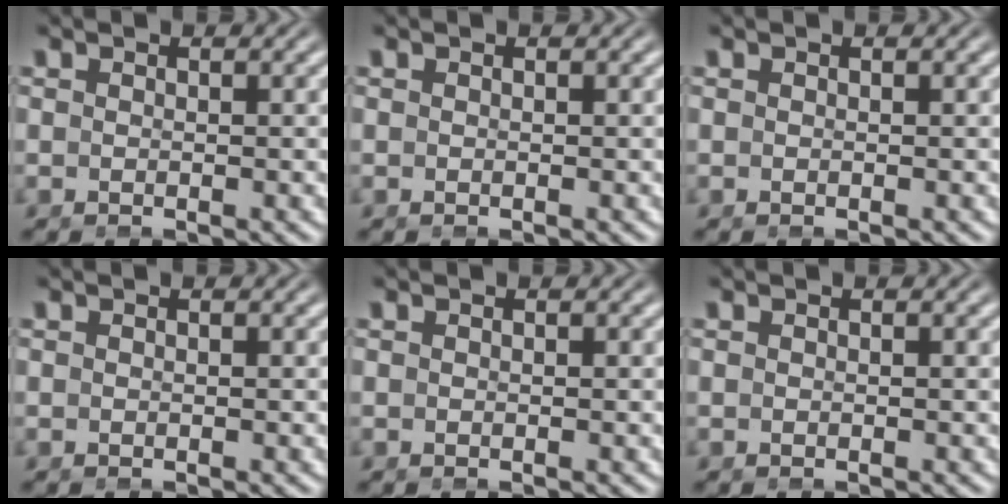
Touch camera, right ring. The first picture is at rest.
{"total": 0.0}
{"total": 0.0}
{"total": 0.0}
{"total": 0.0}
{"total": 0.0}